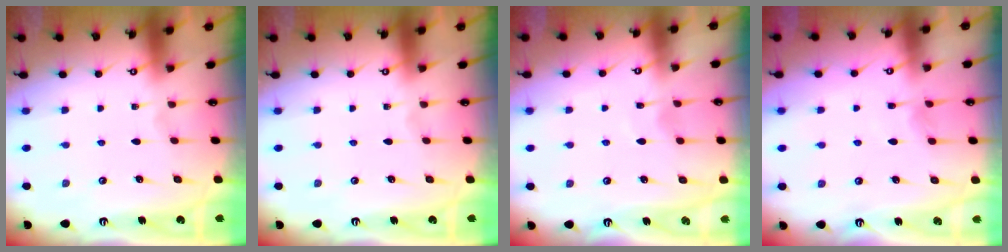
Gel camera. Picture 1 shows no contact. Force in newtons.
{"total": 0.0}
{"total": 3.5, "press": 3.4, "slide": 0.5}
{"total": 4.7, "press": 4.6, "slide": 0.6}